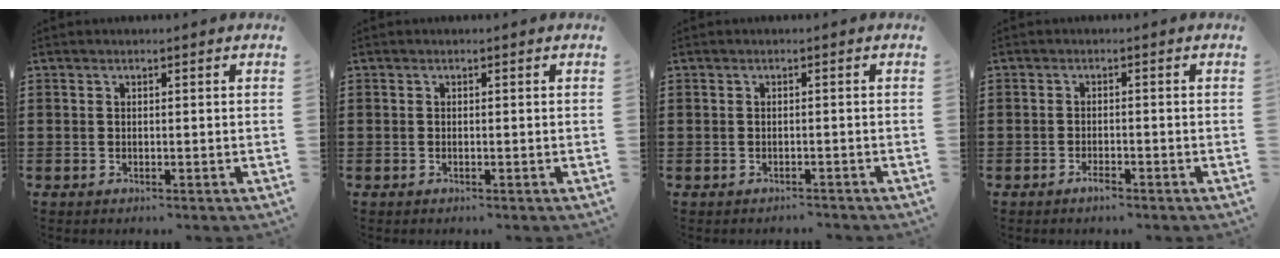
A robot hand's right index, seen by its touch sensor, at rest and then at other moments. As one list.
[{"total": 0.0}, {"total": 0.8, "force": [-0.8, 0.2, 0.0], "torque": [-0.003, 0.002, -0.018]}, {"total": 1.6, "force": [-1.3, 0.5, 0.8], "torque": [-0.017, -0.004, -0.023]}]